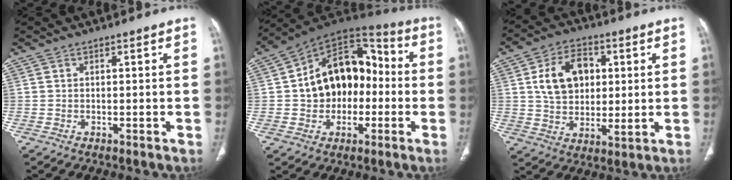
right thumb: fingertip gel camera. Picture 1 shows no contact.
{"total": 18.6, "force": [-0.8, 13.3, 13.0], "torque": [-0.151, 0.047, -0.017]}
{"total": 13.0, "force": [3.3, 9.0, 8.8], "torque": [-0.120, -0.005, 0.058]}